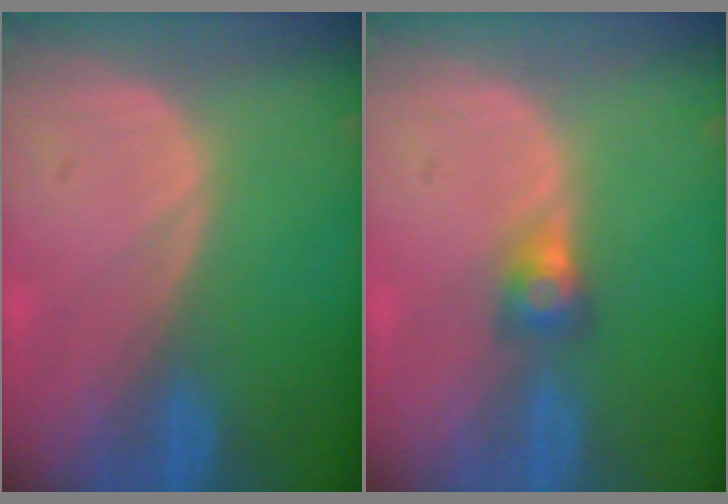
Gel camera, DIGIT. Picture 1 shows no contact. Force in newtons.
{"total": 2.7, "press": 2.5, "slide": 1.0}